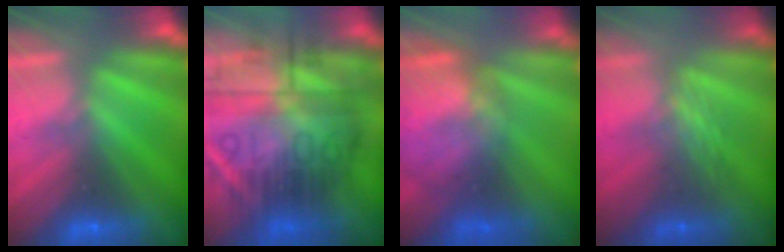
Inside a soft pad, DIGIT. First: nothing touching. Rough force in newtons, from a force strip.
{"total": 9.3}
{"total": 6.1}
{"total": 2.4}